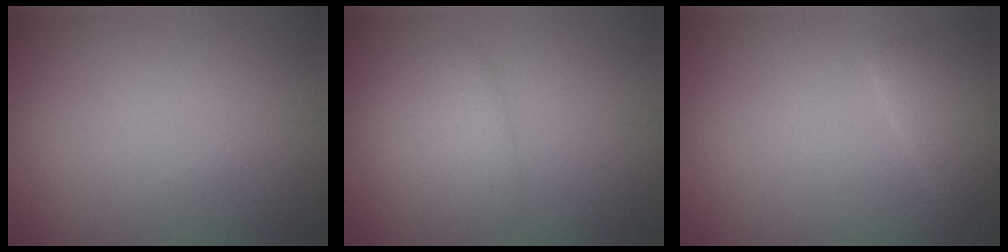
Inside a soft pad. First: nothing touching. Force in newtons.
{"total": 2.9, "press": 2.9, "slide": 0.2}
{"total": 2.2, "press": 2.1, "slide": 0.3}